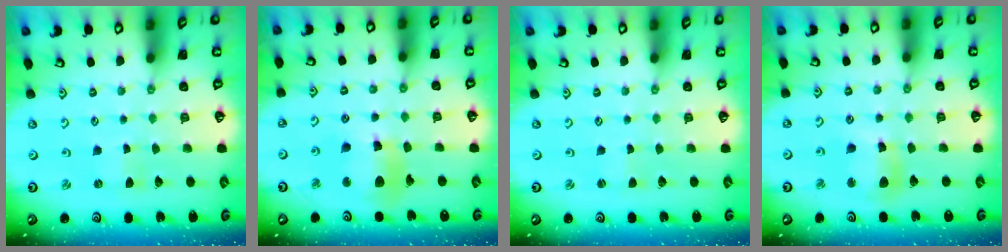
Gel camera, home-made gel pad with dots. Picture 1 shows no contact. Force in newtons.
{"total": 12.2, "press": 12.1, "slide": 1.8}
{"total": 0.0}
{"total": 10.3, "press": 10.3, "slide": 1.3}